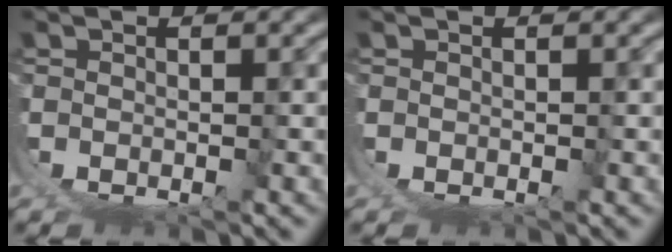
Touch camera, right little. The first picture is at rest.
{"total": 0.0}